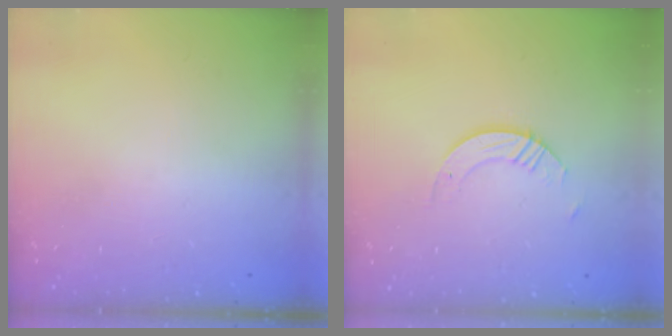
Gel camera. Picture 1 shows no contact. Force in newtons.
{"total": 3.7, "press": 3.7, "slide": 0.3}